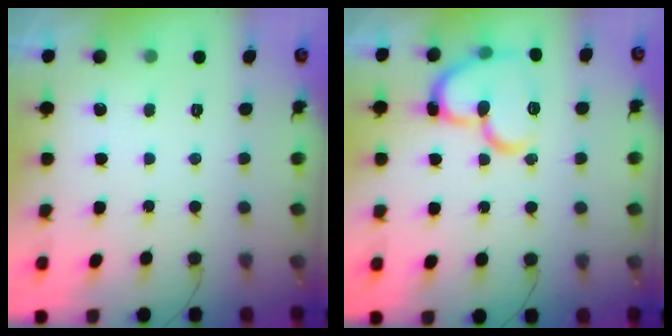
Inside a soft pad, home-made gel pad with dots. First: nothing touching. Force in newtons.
{"total": 17.3, "press": 17.3, "slide": 1.5}